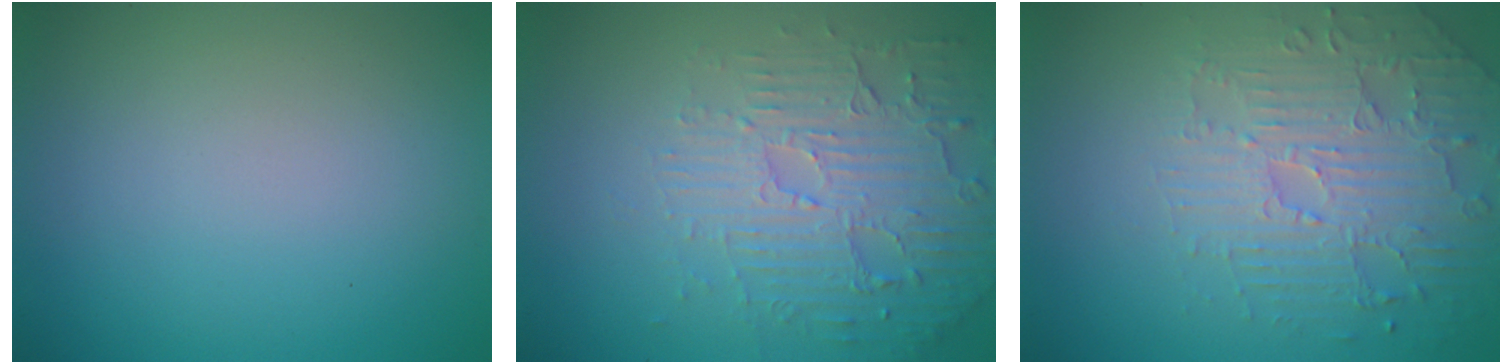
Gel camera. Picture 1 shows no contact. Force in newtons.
{"total": 5.6, "press": 3.7, "slide": 4.2}
{"total": 4.6, "press": 3.8, "slide": 2.5}